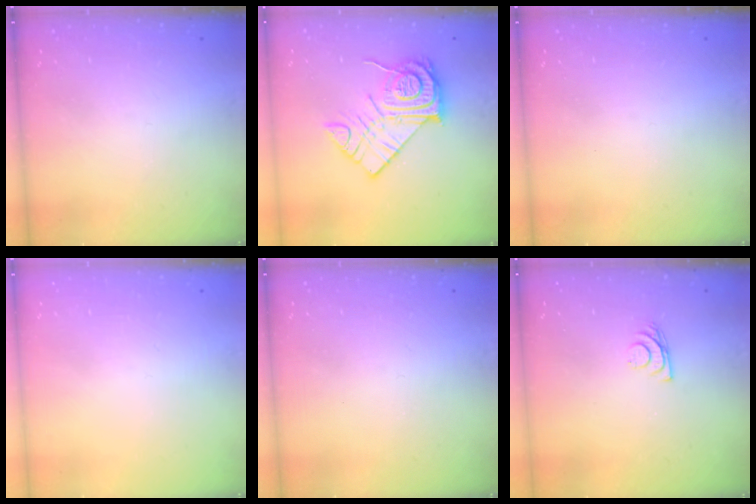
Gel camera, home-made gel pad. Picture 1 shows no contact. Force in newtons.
{"total": 14.9, "press": 14.8, "slide": 1.2}
{"total": 0.0}
{"total": 1.8, "press": 1.8, "slide": 0.1}
{"total": 1.8, "press": 1.8, "slide": 0.4}
{"total": 7.2, "press": 7.2, "slide": 0.6}